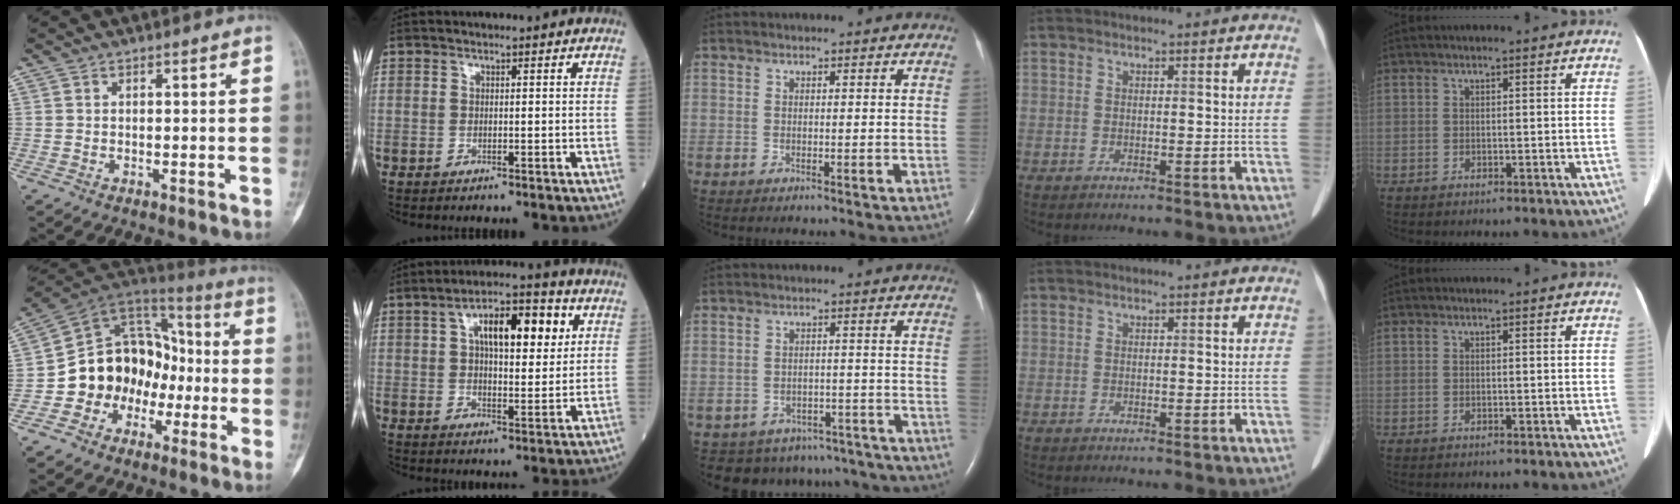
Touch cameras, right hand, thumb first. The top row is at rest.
{"thumb": {"total": 16.2, "force": [-4.8, 13.6, 7.5], "torque": [-0.065, 0.089, -0.086]}, "index": {"total": 11.6, "force": [4.0, 4.3, 10.0], "torque": [-0.159, 0.025, 0.061]}, "middle": {"total": 13.3, "force": [-11.8, 5.9, 1.4], "torque": [-0.016, 0.025, -0.126]}}